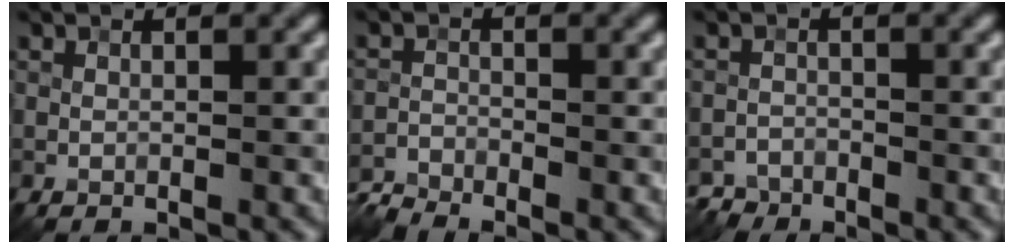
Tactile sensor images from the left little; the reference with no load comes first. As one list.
[{"total": 2.9, "force": [-2.7, 0.5, 0.6], "torque": [-0.018, -0.006, -0.066]}, {"total": 3.0, "force": [-2.7, 1.2, 0.1], "torque": [0.001, -0.002, -0.049]}]